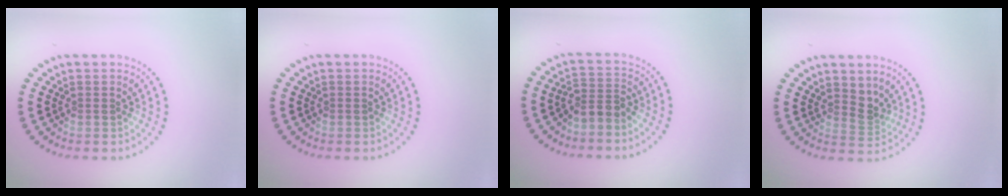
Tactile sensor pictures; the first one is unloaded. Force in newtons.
{"total": 0.0}
{"total": 2.4, "press": 1.7, "slide": 1.7}
{"total": 2.1, "press": 1.6, "slide": 1.5}